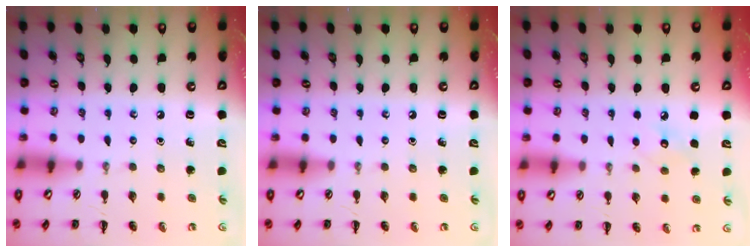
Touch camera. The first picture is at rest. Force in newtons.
{"total": 0.0}
{"total": 6.7, "press": 6.4, "slide": 1.7}